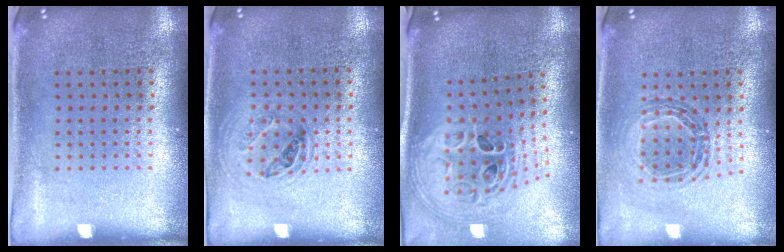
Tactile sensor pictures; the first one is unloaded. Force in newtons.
{"total": 1.0, "press": 0.9, "slide": 0.3}
{"total": 2.6, "press": 1.9, "slide": 1.8}
{"total": 0.9, "press": 0.9, "slide": 0.1}